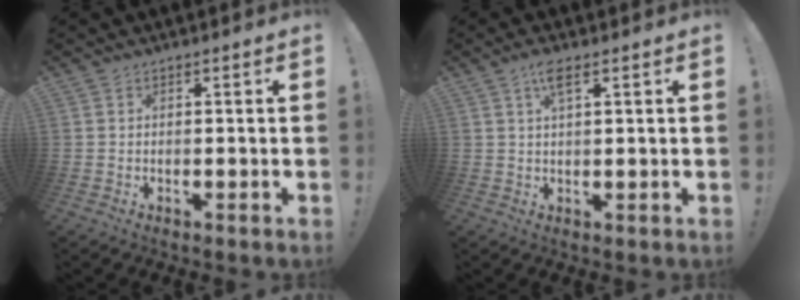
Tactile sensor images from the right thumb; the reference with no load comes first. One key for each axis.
{"total": 4.1, "fx": 2.1, "fy": 0.9, "fz": 3.4, "tx": -0.061, "ty": 0.000, "tz": 0.033}